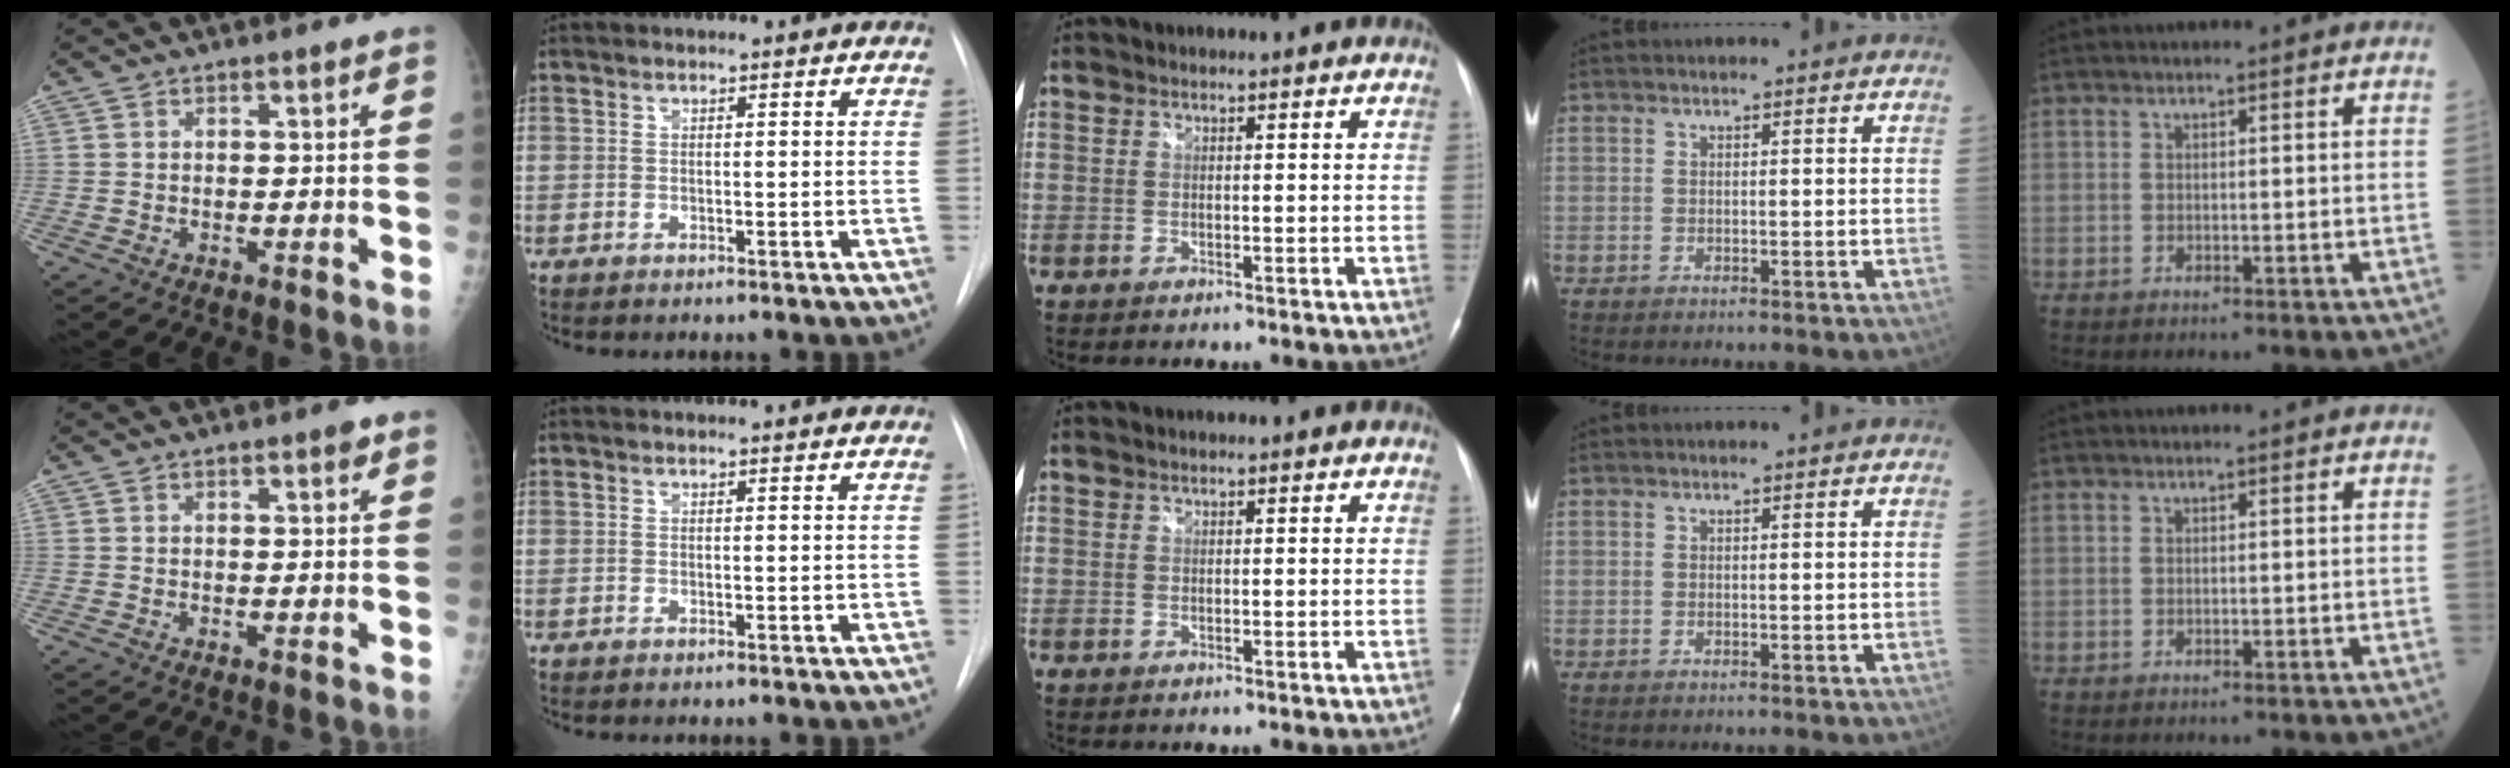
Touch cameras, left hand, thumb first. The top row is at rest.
{"thumb": {"total": 1.5, "force": [0.9, 0.4, 1.1], "torque": [-0.013, -0.002, 0.010]}, "index": {"total": 2.2, "force": [2.1, 0.3, 0.4], "torque": [-0.012, 0.025, 0.020]}}